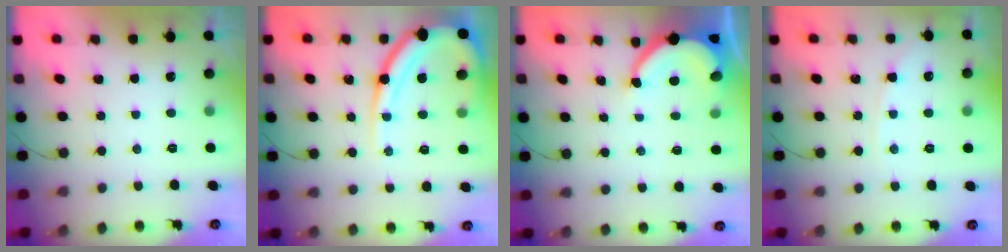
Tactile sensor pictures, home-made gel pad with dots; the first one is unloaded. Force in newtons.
{"total": 15.3, "press": 15.2, "slide": 1.5}
{"total": 6.4, "press": 6.3, "slide": 0.6}
{"total": 4.2, "press": 4.2, "slide": 0.4}